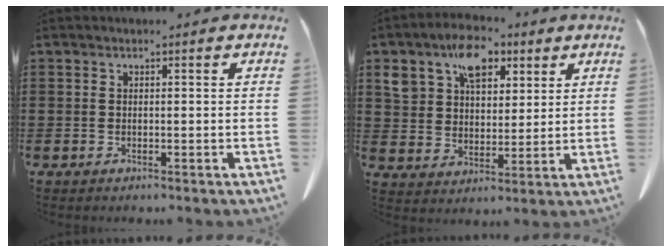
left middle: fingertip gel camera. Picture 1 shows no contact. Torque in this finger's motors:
{"motor_torque": [1.53, 0.61, 0.68, 0.10]}